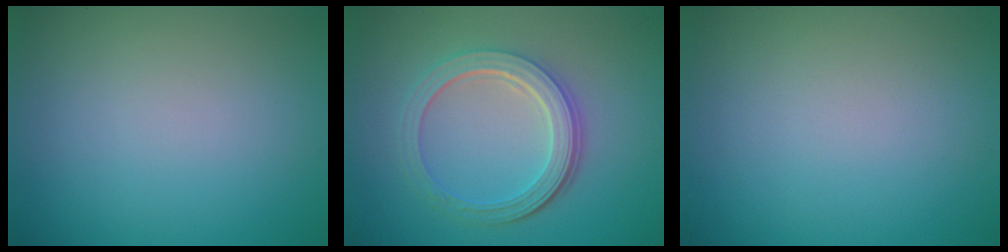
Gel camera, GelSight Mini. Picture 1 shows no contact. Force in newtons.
{"total": 5.0, "press": 3.8, "slide": 3.2}
{"total": 0.0}